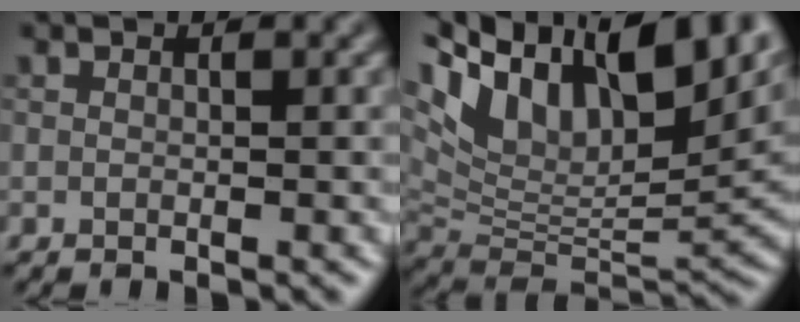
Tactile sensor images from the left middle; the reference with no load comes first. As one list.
[{"total": 15.4, "force": [8.1, 7.6, 10.7], "torque": [-0.205, 0.036, 0.152]}]